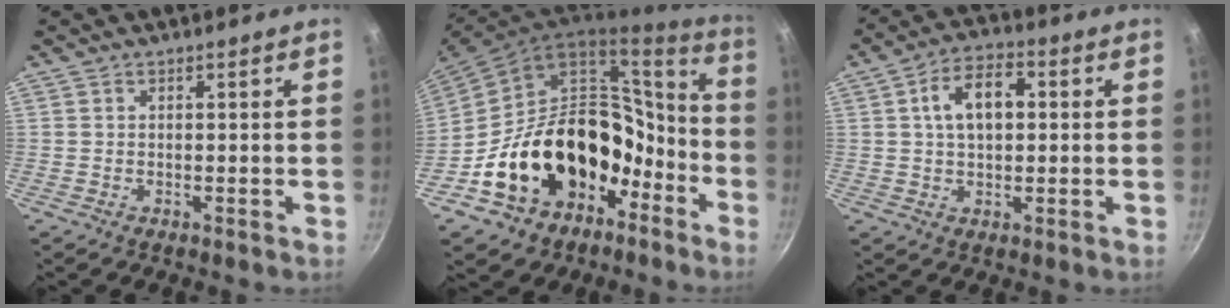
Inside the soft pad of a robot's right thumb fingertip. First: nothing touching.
{"total": 27.3, "force": [-9.9, 19.9, 15.9], "torque": [-0.227, 0.107, -0.138]}
{"total": 9.3, "force": [1.6, 5.5, 7.3], "torque": [-0.102, 0.018, 0.020]}